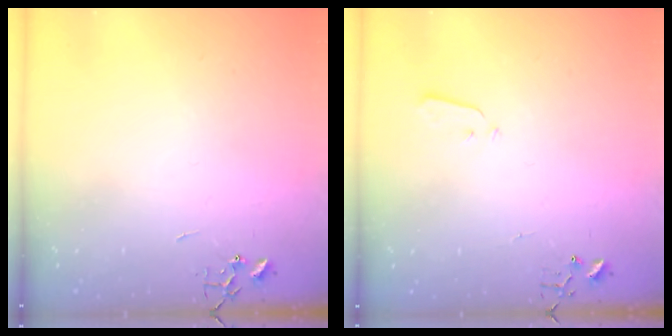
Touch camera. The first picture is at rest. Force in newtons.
{"total": 3.0, "press": 3.0, "slide": 0.3}